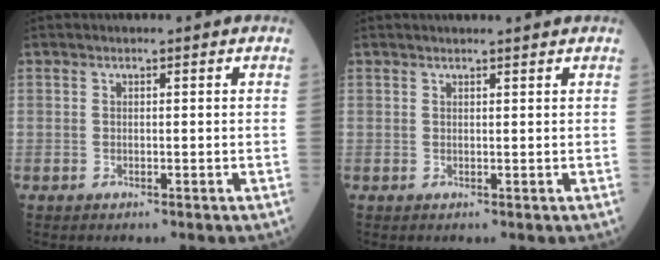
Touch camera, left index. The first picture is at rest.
{"total": 4.0, "force": [3.7, 0.0, 1.4], "torque": [-0.017, 0.017, 0.045]}